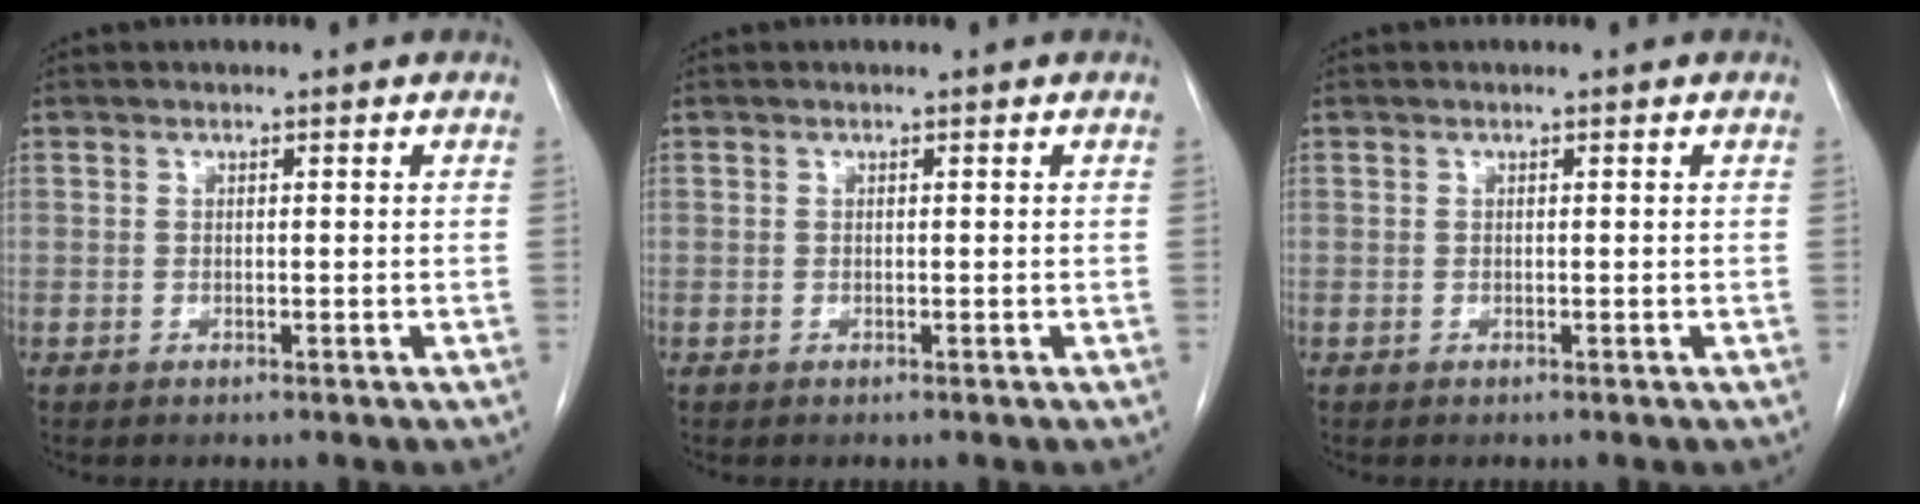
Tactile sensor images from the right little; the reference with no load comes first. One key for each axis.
{"total": 0.0}
{"total": 0.0}